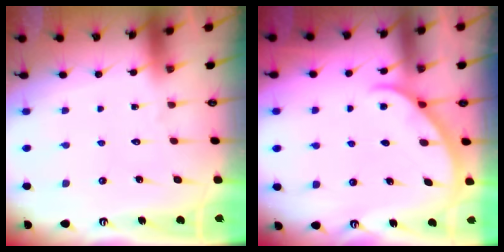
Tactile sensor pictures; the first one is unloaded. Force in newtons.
{"total": 2.0, "press": 2.0, "slide": 0.2}